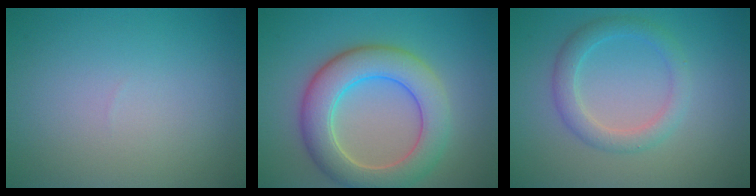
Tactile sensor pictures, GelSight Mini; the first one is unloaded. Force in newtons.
{"total": 7.1, "press": 7.1, "slide": 0.8}
{"total": 2.8, "press": 2.8, "slide": 0.1}